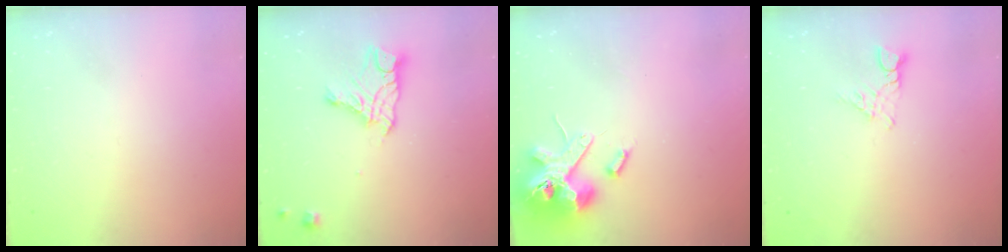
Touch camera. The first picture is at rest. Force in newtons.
{"total": 11.2, "press": 11.1, "slide": 0.9}
{"total": 13.7, "press": 13.5, "slide": 2.1}
{"total": 3.4, "press": 3.4, "slide": 0.4}